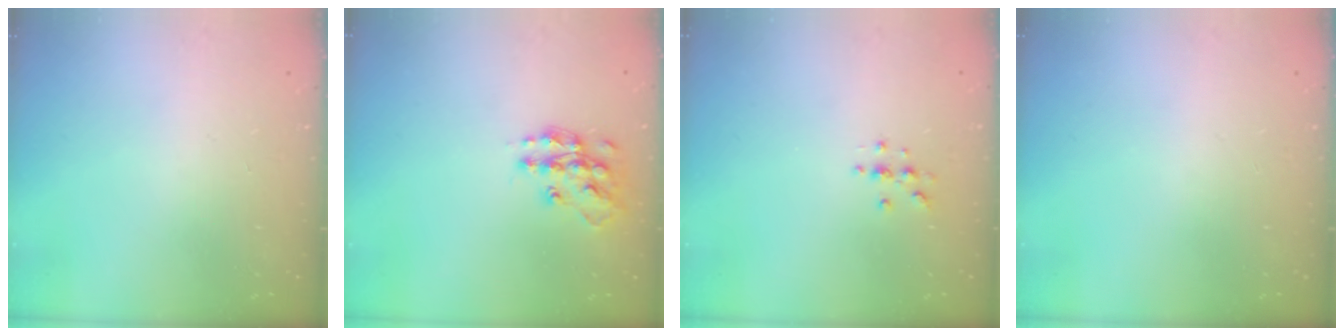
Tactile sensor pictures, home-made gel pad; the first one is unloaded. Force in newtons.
{"total": 13.2, "press": 13.1, "slide": 0.9}
{"total": 3.0, "press": 3.0, "slide": 0.4}
{"total": 0.0}